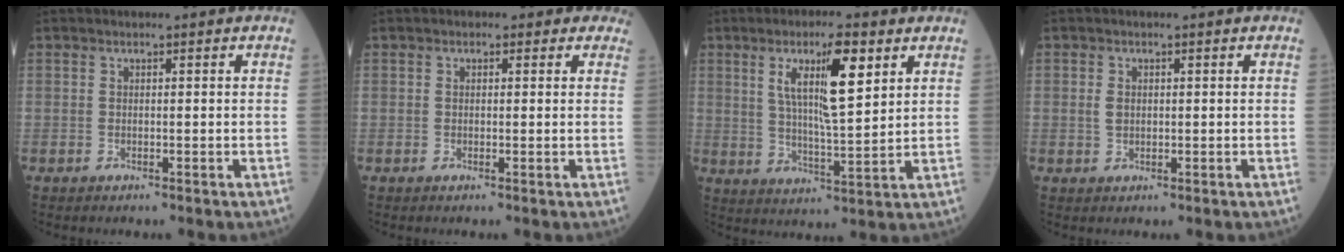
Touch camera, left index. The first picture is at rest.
{"total": 1.6, "force": [0.8, 1.4, 0.2], "torque": [0.011, 0.000, -0.001]}
{"total": 10.2, "force": [4.4, 1.3, 9.1], "torque": [-0.164, 0.003, 0.079]}
{"total": 1.6, "force": [0.2, 1.3, 1.0], "torque": [-0.023, 0.003, 0.007]}